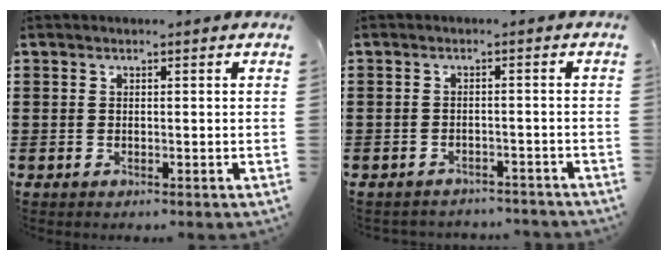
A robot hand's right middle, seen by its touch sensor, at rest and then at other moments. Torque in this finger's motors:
{"motor_torque": [0.16, -0.06, 0.00, -0.01]}